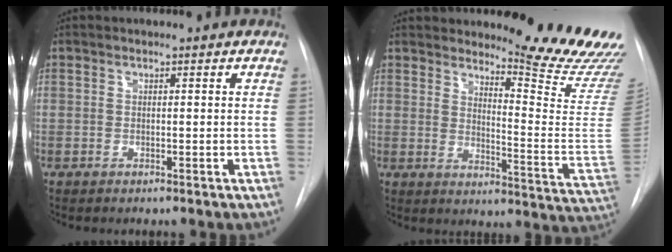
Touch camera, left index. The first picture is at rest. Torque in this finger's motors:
{"motor_torque": [0.11, -0.46, 0.11, 0.04]}